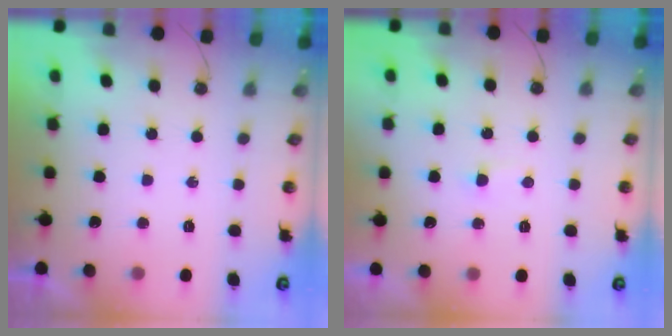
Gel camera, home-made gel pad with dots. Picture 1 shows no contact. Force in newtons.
{"total": 1.4, "press": 1.4, "slide": 0.3}